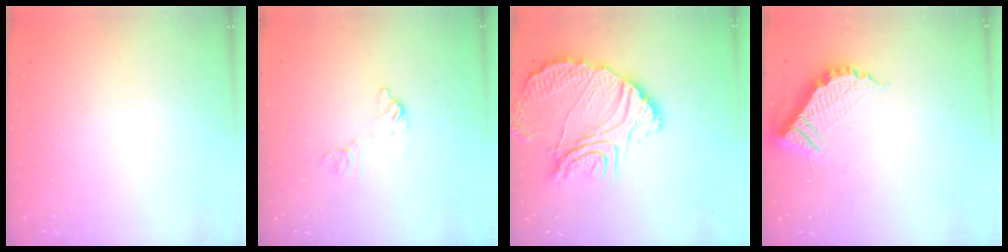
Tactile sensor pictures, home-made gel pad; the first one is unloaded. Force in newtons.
{"total": 7.2, "press": 7.2, "slide": 0.5}
{"total": 19.6, "press": 19.5, "slide": 2.0}
{"total": 10.6, "press": 10.5, "slide": 1.0}